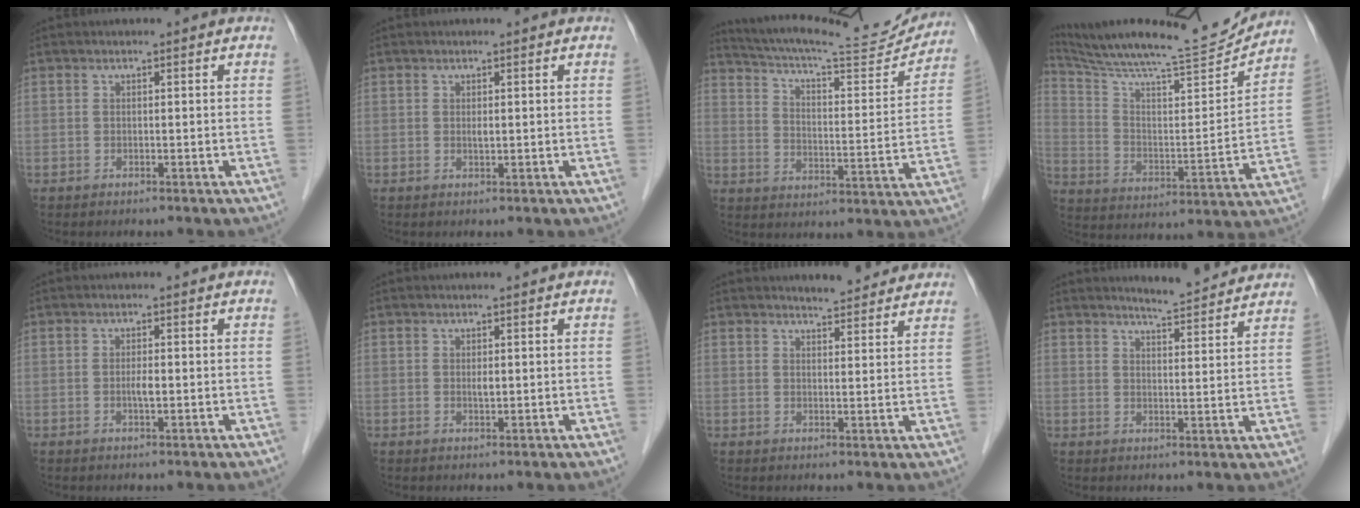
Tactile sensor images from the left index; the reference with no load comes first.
{"total": 0.7, "force": [0.1, 0.2, 0.6], "torque": [-0.014, -0.004, 0.001]}
{"total": 20.4, "force": [19.1, 2.0, 6.8], "torque": [-0.113, -0.033, 0.259]}
{"total": 20.0, "force": [18.9, 0.2, 6.3], "torque": [-0.121, -0.047, 0.289]}
{"total": 1.4, "force": [-0.3, 0.3, 1.3], "torque": [-0.025, -0.003, -0.006]}
{"total": 0.9, "force": [0.1, 0.3, 0.8], "torque": [-0.015, -0.004, 0.001]}
{"total": 5.9, "force": [5.5, 1.1, 1.7], "torque": [-0.025, 0.004, 0.066]}
{"total": 7.6, "force": [7.3, 0.2, 2.0], "torque": [-0.042, 0.000, 0.094]}